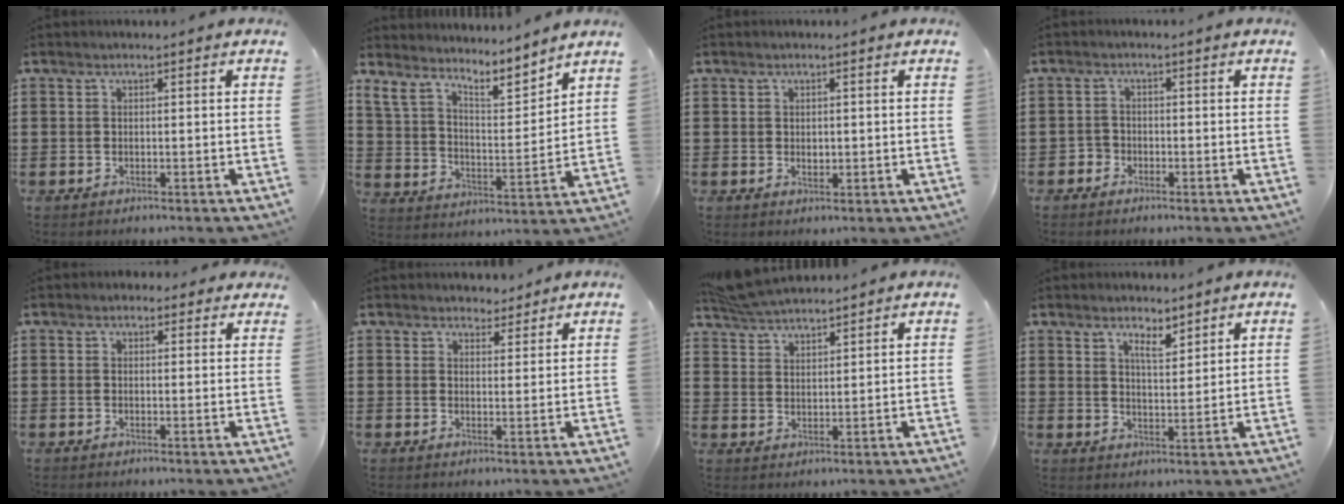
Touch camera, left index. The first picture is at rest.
{"total": 6.2, "force": [5.6, 1.2, 2.3], "torque": [-0.070, -0.040, 0.095]}
{"total": 0.9, "force": [0.2, 0.7, 0.6], "torque": [-0.005, 0.001, 0.002]}
{"total": 1.6, "force": [-1.2, 1.0, -0.1], "torque": [-0.006, 0.002, -0.027]}
{"total": 1.6, "force": [1.1, 1.1, 0.3], "torque": [-0.003, 0.005, 0.018]}
{"total": 3.0, "force": [2.6, 1.4, -0.1], "torque": [-0.008, 0.002, 0.051]}
{"total": 5.6, "force": [5.3, 1.2, 1.4], "torque": [-0.046, -0.007, 0.102]}
{"total": 3.8, "force": [3.2, 1.2, 1.9], "torque": [-0.036, -0.007, 0.056]}